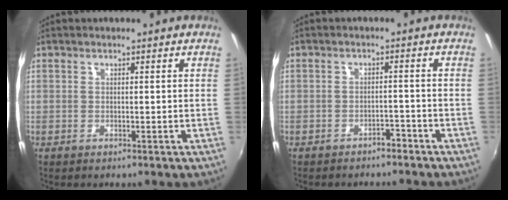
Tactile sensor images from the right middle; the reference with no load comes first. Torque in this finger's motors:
{"motor_torque": [1.06, -1.08, 0.09, 0.05]}